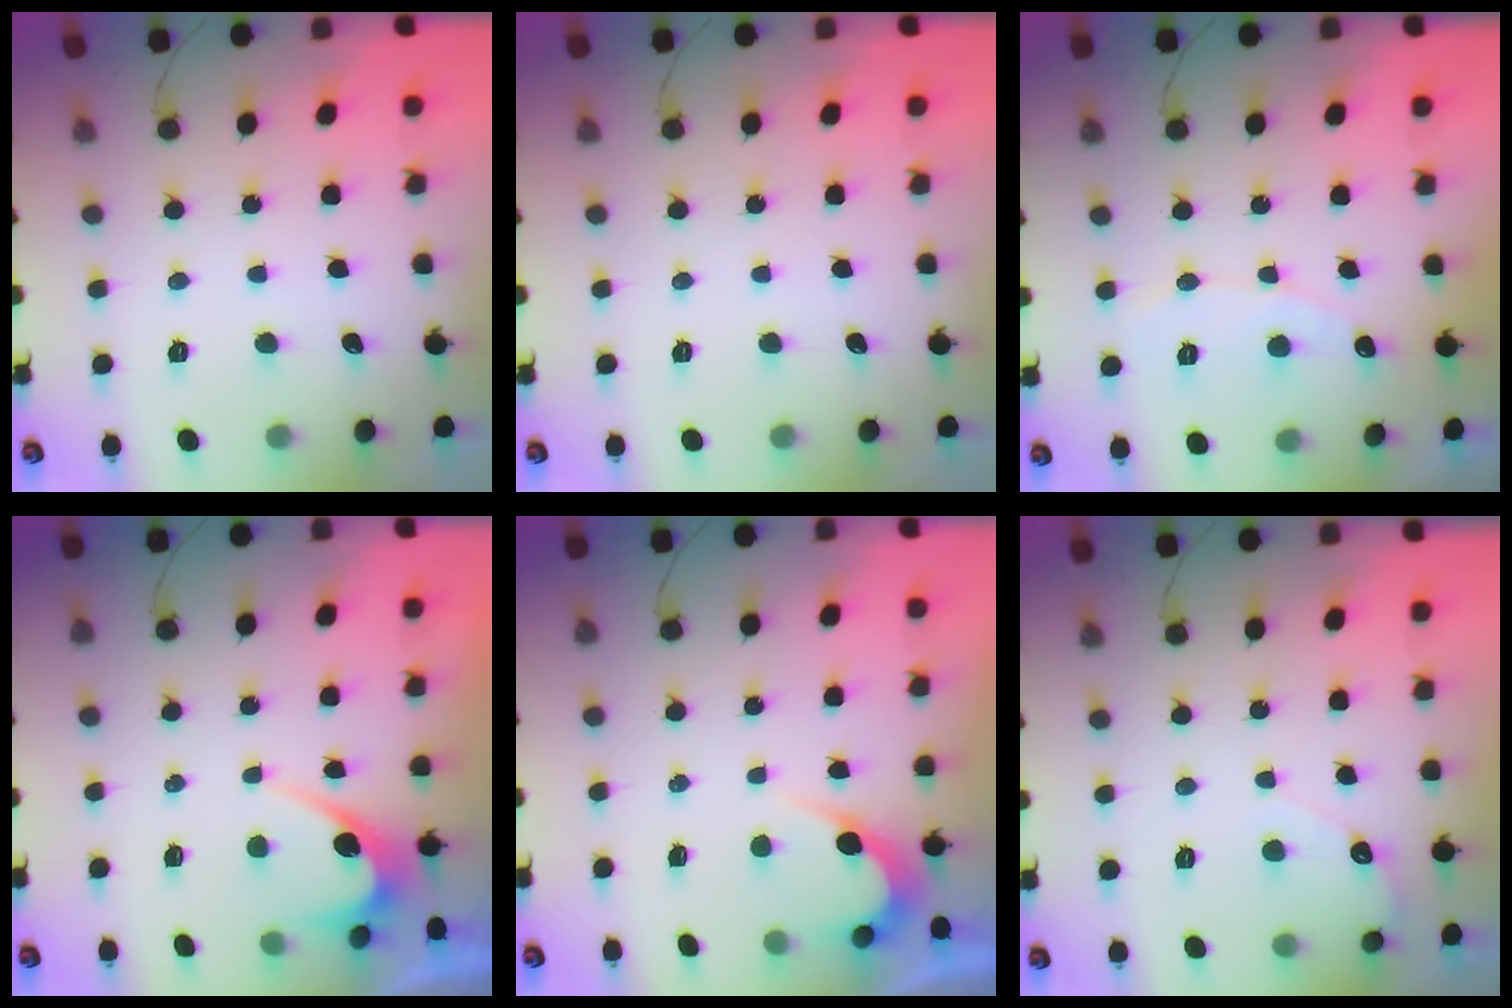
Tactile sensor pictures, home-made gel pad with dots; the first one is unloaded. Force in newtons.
{"total": 0.0}
{"total": 5.4, "press": 5.4, "slide": 0.4}
{"total": 3.8, "press": 3.8, "slide": 0.3}
{"total": 2.6, "press": 2.6, "slide": 0.1}
{"total": 2.6, "press": 2.6, "slide": 0.2}